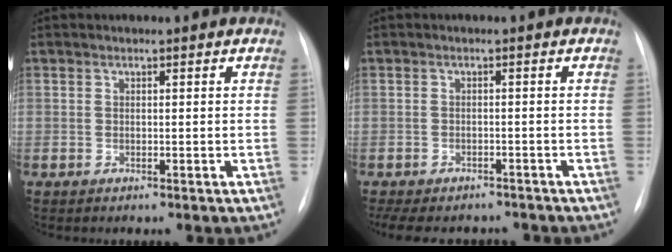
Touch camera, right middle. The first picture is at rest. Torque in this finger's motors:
{"motor_torque": [0.81, -0.83, 0.32, 0.04]}